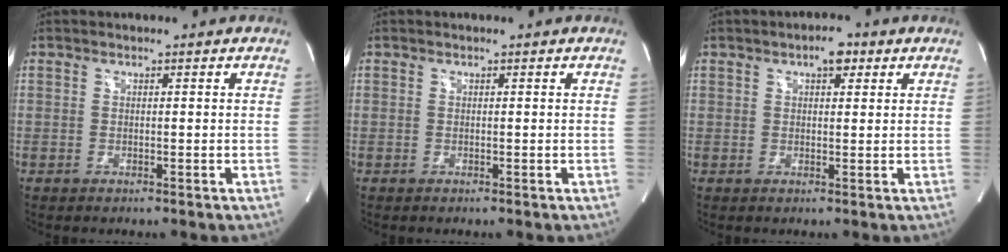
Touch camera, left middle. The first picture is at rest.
{"total": 0.0}
{"total": 3.3, "force": [1.8, 1.3, 2.4], "torque": [-0.039, 0.012, 0.027]}